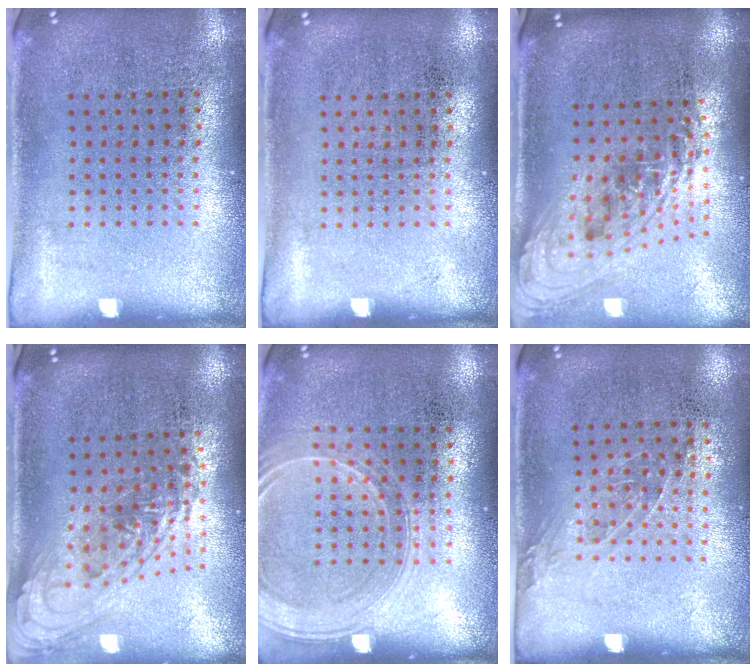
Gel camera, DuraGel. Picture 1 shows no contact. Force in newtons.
{"total": 0.0}
{"total": 2.2, "press": 1.6, "slide": 1.6}
{"total": 1.3, "press": 1.2, "slide": 0.5}
{"total": 1.5, "press": 1.5, "slide": 0.4}
{"total": 1.0, "press": 0.7, "slide": 0.6}